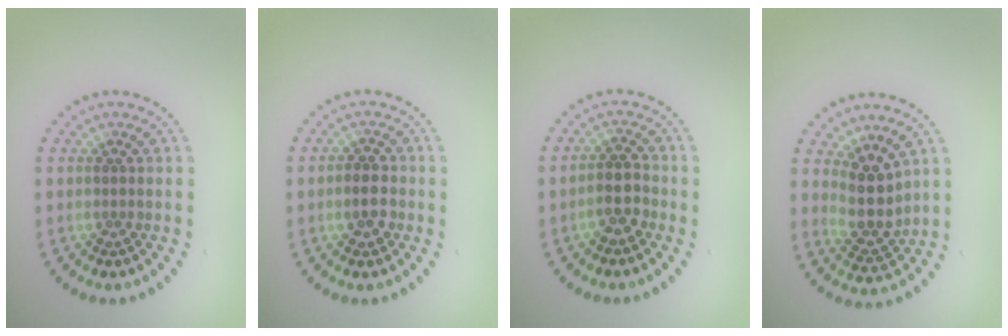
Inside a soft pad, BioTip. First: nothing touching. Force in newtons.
{"total": 2.4, "press": 2.3, "slide": 0.5}
{"total": 2.4, "press": 2.2, "slide": 0.9}
{"total": 3.6, "press": 2.9, "slide": 2.2}